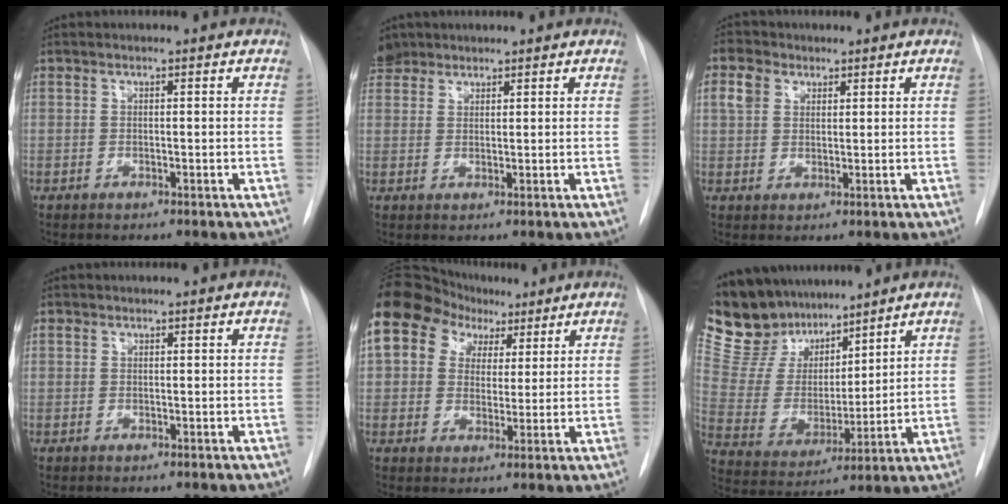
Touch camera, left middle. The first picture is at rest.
{"total": 4.4, "force": [3.6, 2.6, 0.4], "torque": [-0.007, 0.012, 0.069]}
{"total": 4.7, "force": [2.2, 3.7, 2.0], "torque": [-0.053, 0.018, 0.043]}
{"total": 0.5, "force": [0.3, 0.4, 0.1], "torque": [0.005, 0.005, 0.003]}
{"total": 19.9, "force": [9.7, 15.1, 8.6], "torque": [-0.227, 0.098, 0.183]}
{"total": 15.4, "force": [13.1, 6.8, 4.3], "torque": [-0.090, 0.026, 0.254]}